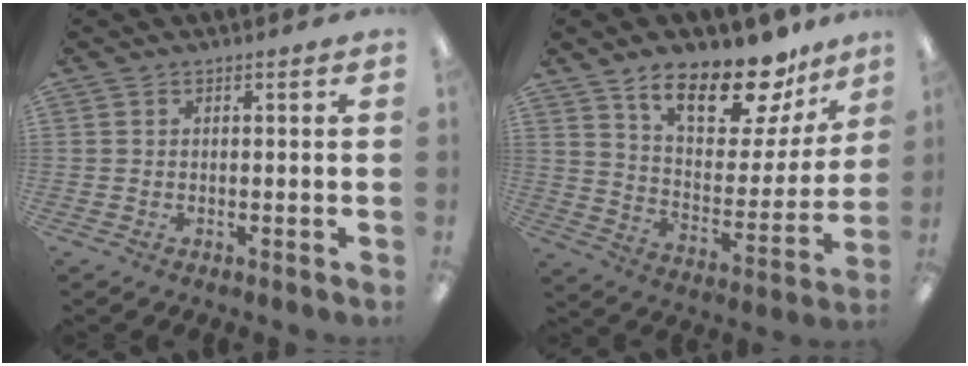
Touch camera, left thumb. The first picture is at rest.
{"total": 19.8, "force": [14.4, 7.3, 11.5], "torque": [-0.182, -0.088, 0.242]}